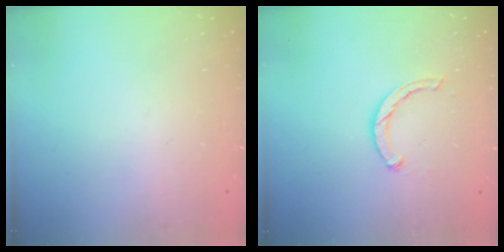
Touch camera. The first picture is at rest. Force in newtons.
{"total": 2.5, "press": 2.5, "slide": 0.4}